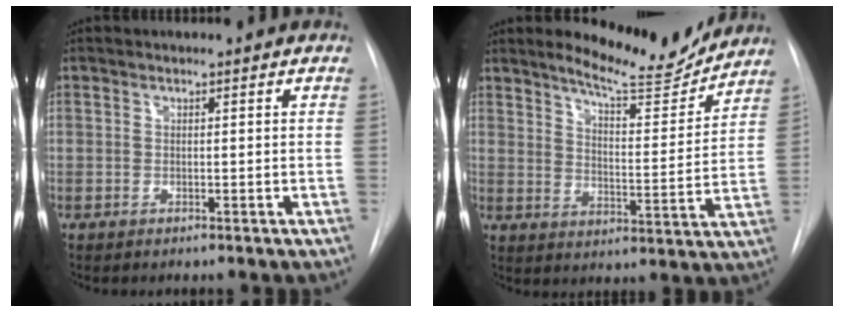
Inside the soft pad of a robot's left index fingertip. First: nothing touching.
{"total": 10.3, "force": [9.7, 1.3, 3.2], "torque": [-0.046, -0.033, 0.140]}